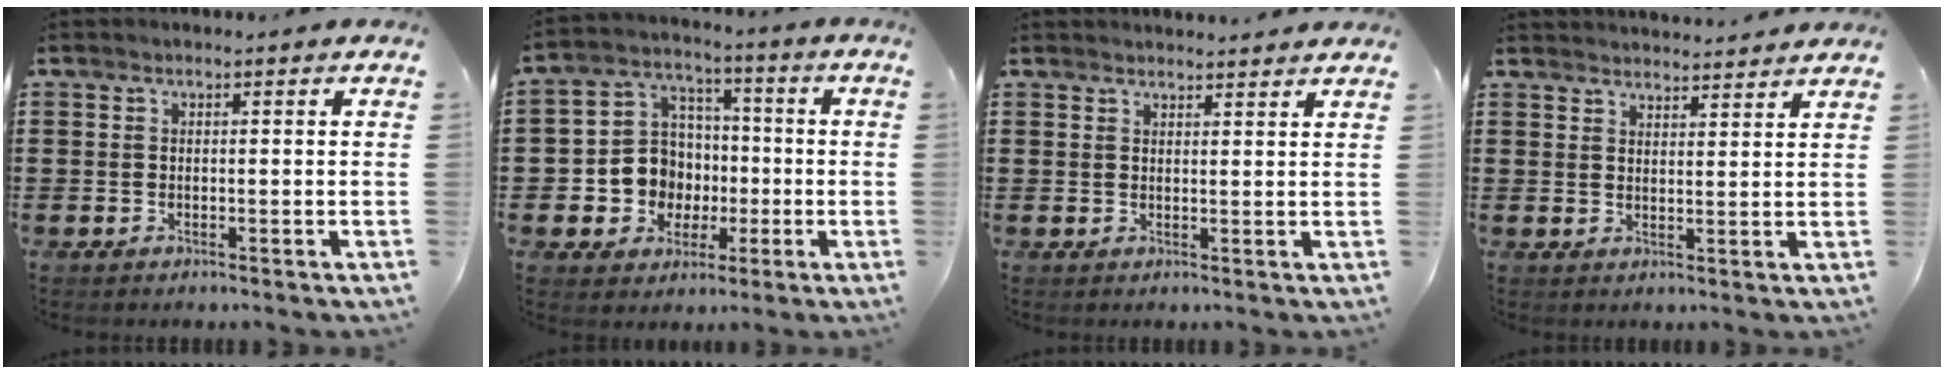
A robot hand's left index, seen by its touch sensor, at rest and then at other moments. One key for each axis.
{"total": 9.0, "fx": -1.1, "fy": 8.5, "fz": 2.6, "tx": -0.096, "ty": 0.009, "tz": -0.016}
{"total": 1.8, "fx": 1.8, "fy": 0.0, "fz": 0.0, "tx": -0.006, "ty": -0.001, "tz": 0.035}
{"total": 2.9, "fx": 2.9, "fy": -0.1, "fz": -0.3, "tx": -0.003, "ty": -0.011, "tz": 0.055}